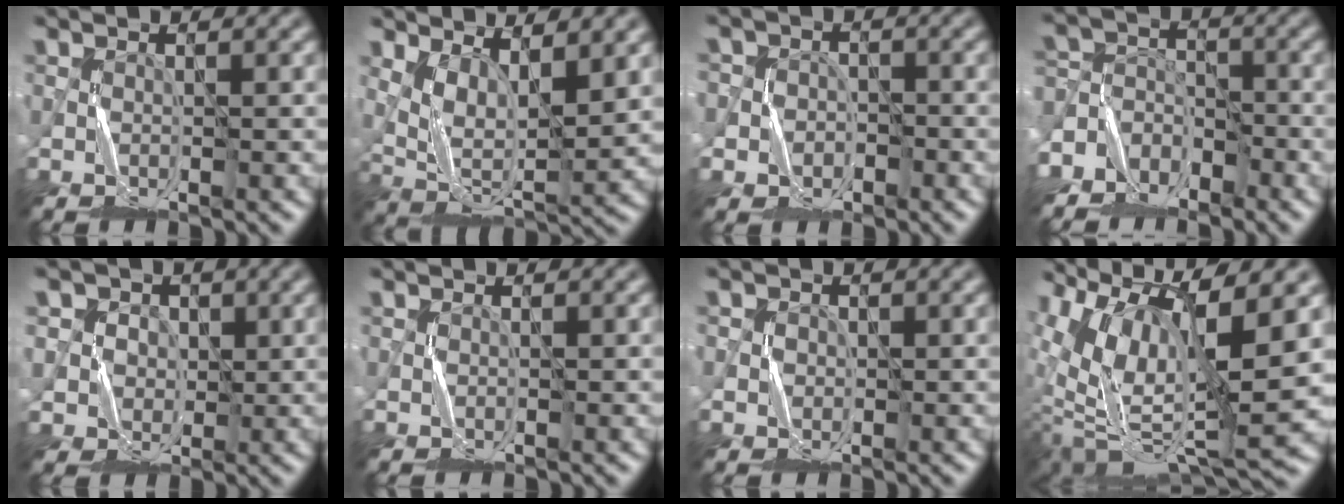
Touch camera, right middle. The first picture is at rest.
{"total": 6.2, "force": [2.6, 2.5, 5.1], "torque": [-0.104, -0.005, 0.057]}
{"total": 3.7, "force": [-1.1, 3.5, 0.1], "torque": [0.012, 0.019, -0.047]}
{"total": 5.0, "force": [-4.1, 2.8, 0.3], "torque": [0.015, 0.008, -0.082]}
{"total": 4.9, "force": [1.8, 4.4, 0.9], "torque": [-0.025, 0.009, 0.029]}
{"total": 0.0}
{"total": 1.3, "force": [0.1, 1.3, -0.1], "torque": [-0.002, 0.000, 0.001]}
{"total": 12.9, "force": [3.0, 4.7, 11.7], "torque": [-0.221, 0.003, 0.069]}